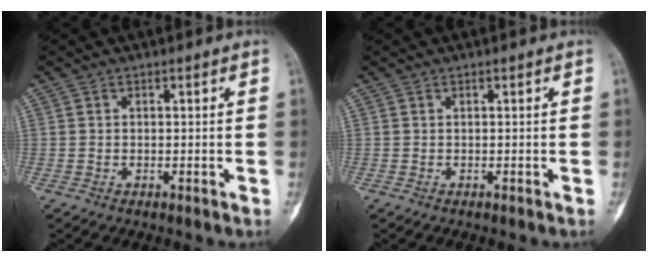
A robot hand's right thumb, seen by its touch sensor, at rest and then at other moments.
{"total": 0.0}